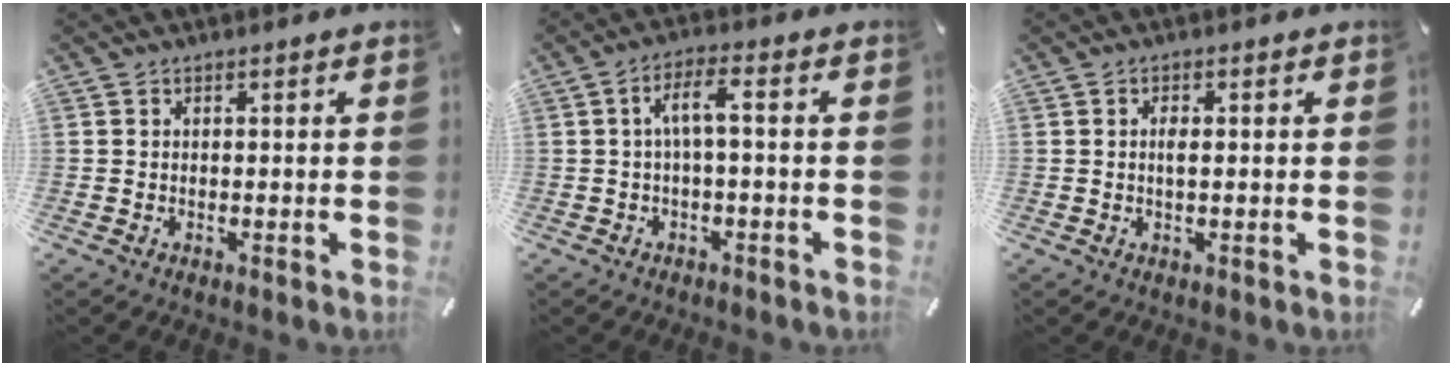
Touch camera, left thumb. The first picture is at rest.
{"total": 5.8, "force": [-0.2, 1.6, 5.6], "torque": [-0.112, 0.010, -0.008]}
{"total": 2.0, "force": [0.1, 0.7, 1.9], "torque": [-0.037, 0.001, 0.000]}